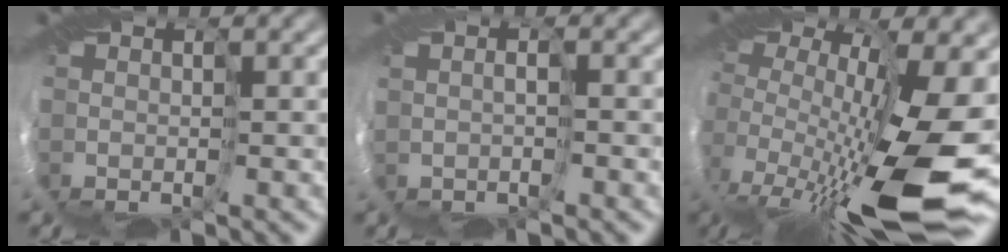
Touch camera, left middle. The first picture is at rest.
{"total": 1.1, "force": [0.3, 0.4, 1.0], "torque": [-0.018, 0.009, 0.008]}
{"total": 14.3, "force": [-3.2, 4.7, 13.1], "torque": [-0.244, -0.026, -0.055]}